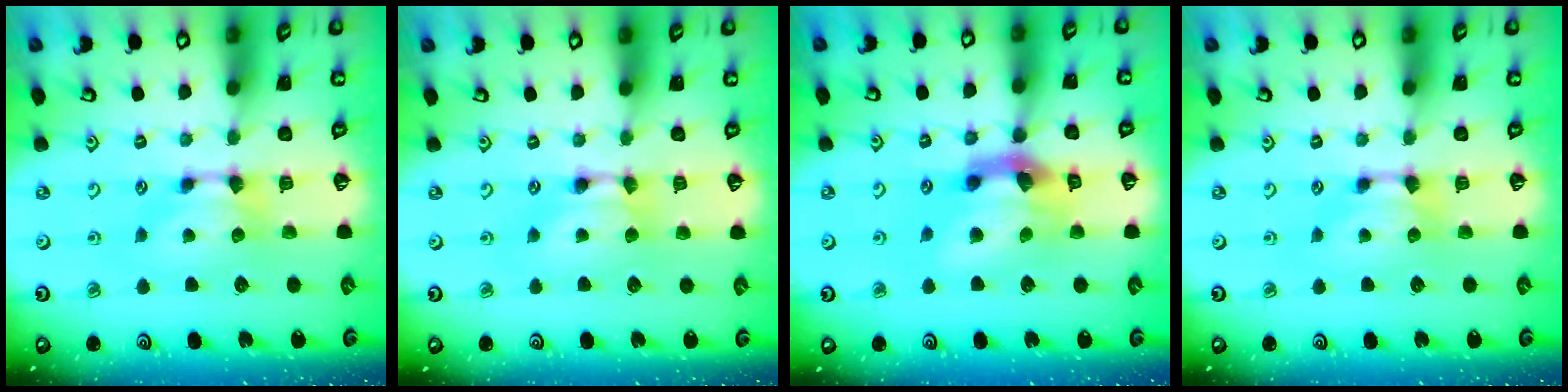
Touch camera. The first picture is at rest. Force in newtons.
{"total": 1.6, "press": 1.6, "slide": 0.2}
{"total": 7.2, "press": 6.7, "slide": 2.8}
{"total": 0.0}